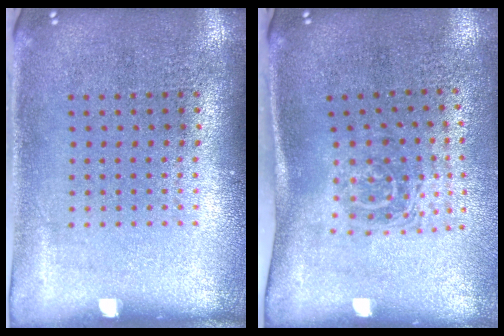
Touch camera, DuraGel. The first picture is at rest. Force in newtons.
{"total": 1.7, "press": 1.1, "slide": 1.3}